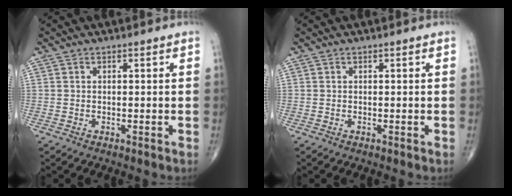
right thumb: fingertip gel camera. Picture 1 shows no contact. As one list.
[{"total": 0.0}]